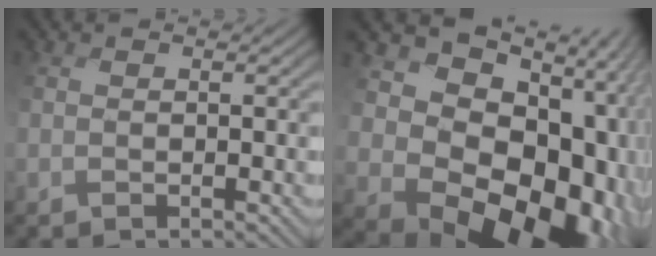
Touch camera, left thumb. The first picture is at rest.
{"total": 19.1, "force": [0.2, 14.2, 12.7], "torque": [-0.179, -0.034, 0.028]}